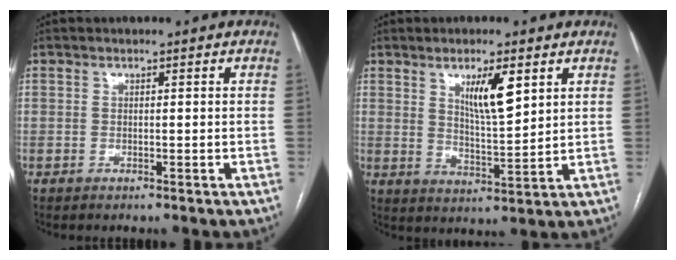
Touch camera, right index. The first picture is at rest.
{"total": 7.2, "force": [3.4, 1.3, 6.2], "torque": [-0.110, -0.009, 0.062]}